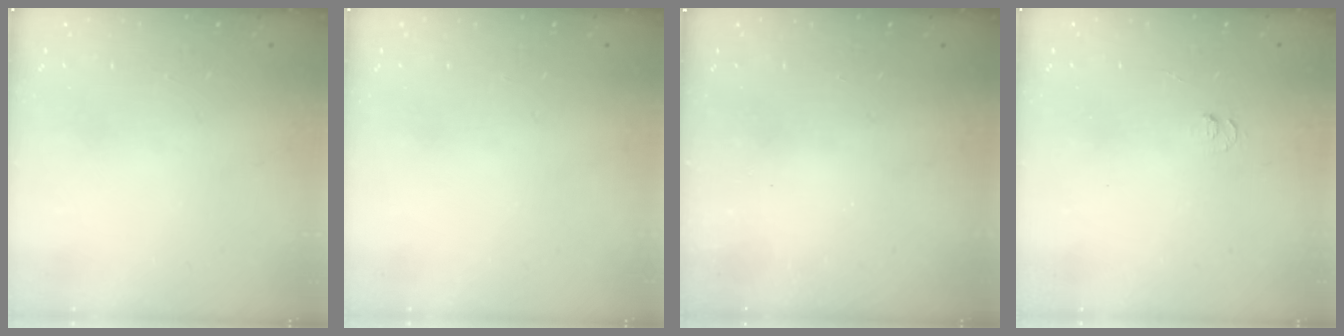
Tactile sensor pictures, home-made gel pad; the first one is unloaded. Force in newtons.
{"total": 0.0}
{"total": 2.6, "press": 2.4, "slide": 0.8}
{"total": 4.2, "press": 4.1, "slide": 0.5}